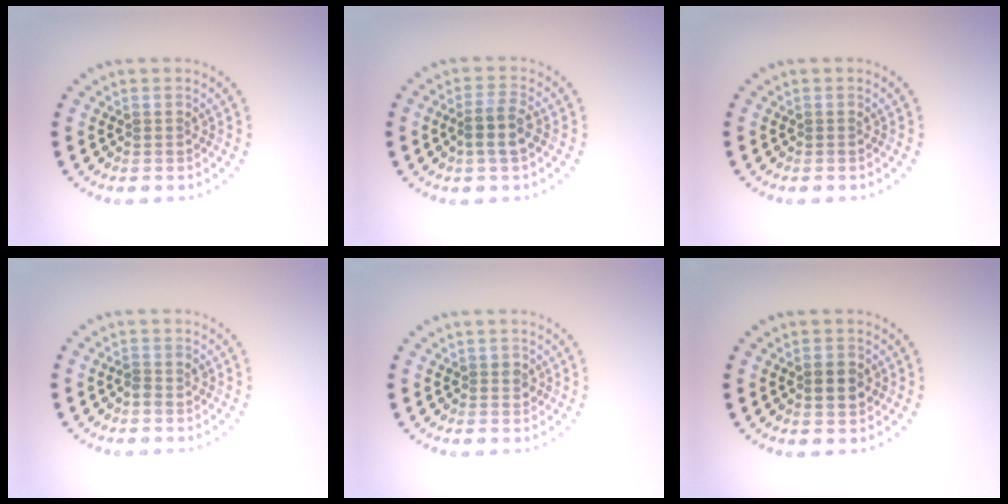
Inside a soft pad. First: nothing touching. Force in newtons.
{"total": 2.5, "press": 2.3, "slide": 1.0}
{"total": 0.0}
{"total": 0.7, "press": 0.7, "slide": 0.3}
{"total": 1.1, "press": 1.0, "slide": 0.4}
{"total": 2.5, "press": 2.4, "slide": 0.2}